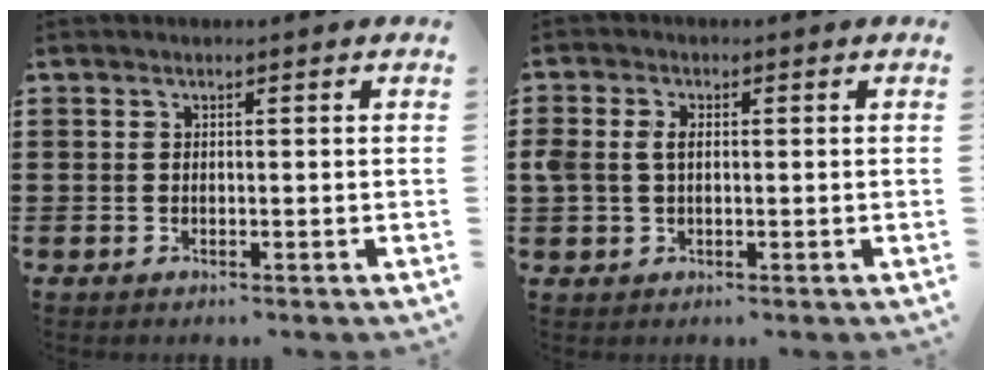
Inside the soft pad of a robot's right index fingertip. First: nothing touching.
{"total": 2.6, "force": [0.3, 1.7, 2.0], "torque": [-0.050, 0.006, 0.002]}